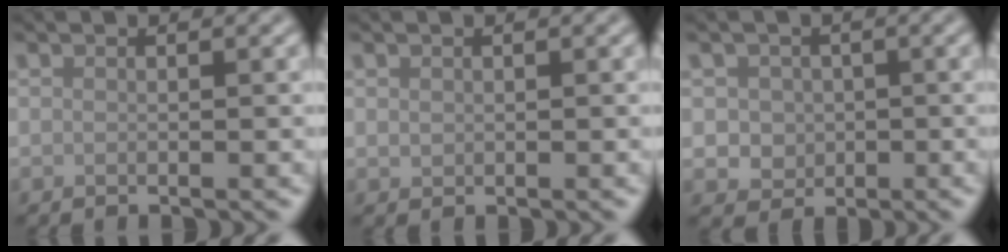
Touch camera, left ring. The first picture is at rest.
{"total": 0.7, "force": [0.3, 0.5, 0.2], "torque": [-0.003, -0.002, 0.008]}
{"total": 2.8, "force": [0.2, 2.5, 1.0], "torque": [-0.006, 0.003, -0.002]}